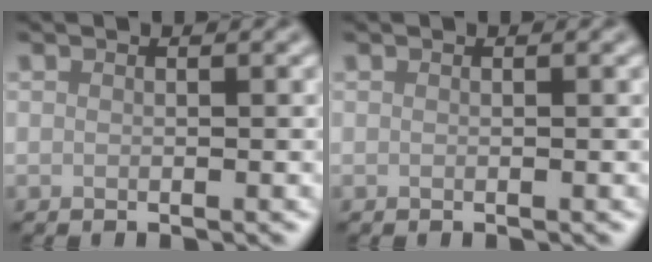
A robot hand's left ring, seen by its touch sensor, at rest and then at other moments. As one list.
[{"total": 0.0}]